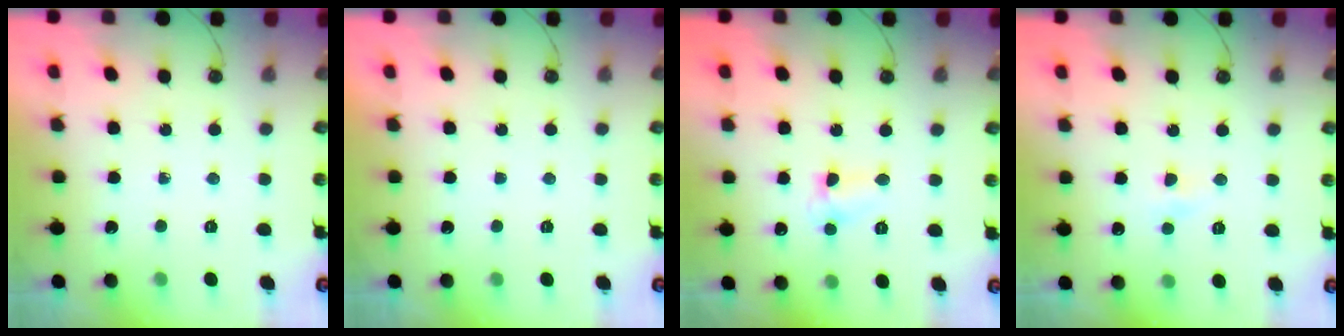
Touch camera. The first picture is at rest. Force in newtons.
{"total": 0.0}
{"total": 5.1, "press": 5.1, "slide": 0.5}
{"total": 3.9, "press": 3.8, "slide": 0.6}